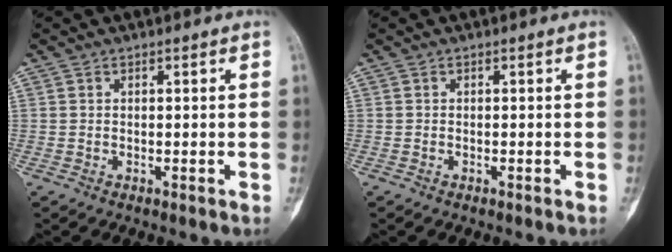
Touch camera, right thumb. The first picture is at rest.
{"total": 0.0}